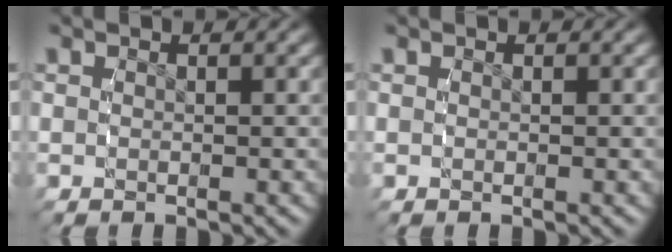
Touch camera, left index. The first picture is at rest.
{"total": 0.0}